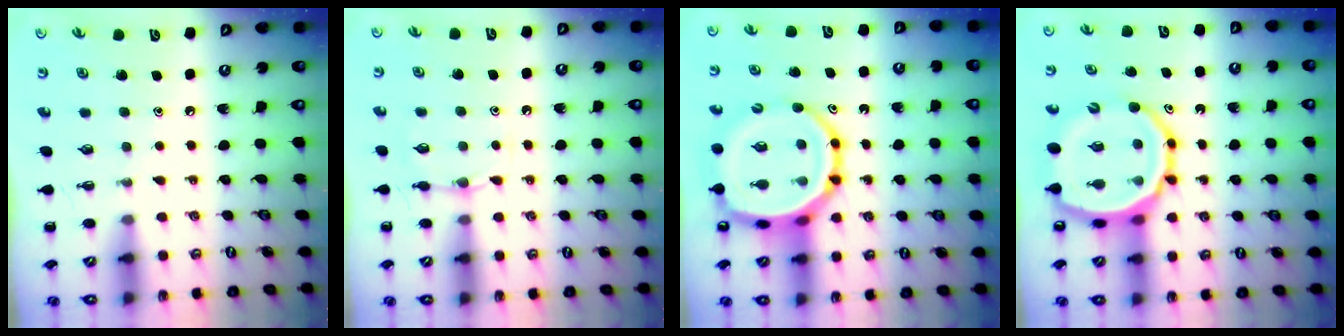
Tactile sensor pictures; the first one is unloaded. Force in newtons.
{"total": 5.1, "press": 4.9, "slide": 1.5}
{"total": 17.1, "press": 16.7, "slide": 3.6}
{"total": 17.3, "press": 16.9, "slide": 3.8}